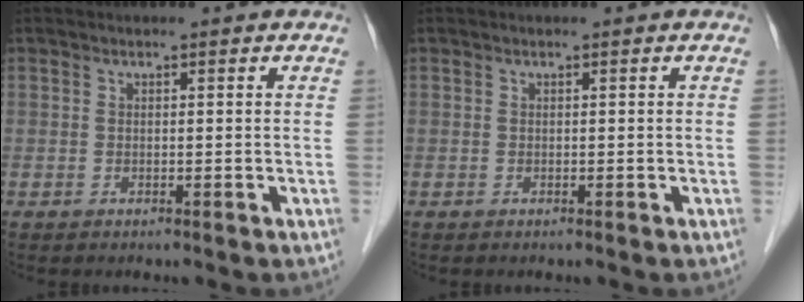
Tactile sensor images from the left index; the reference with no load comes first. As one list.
[{"total": 0.0}]